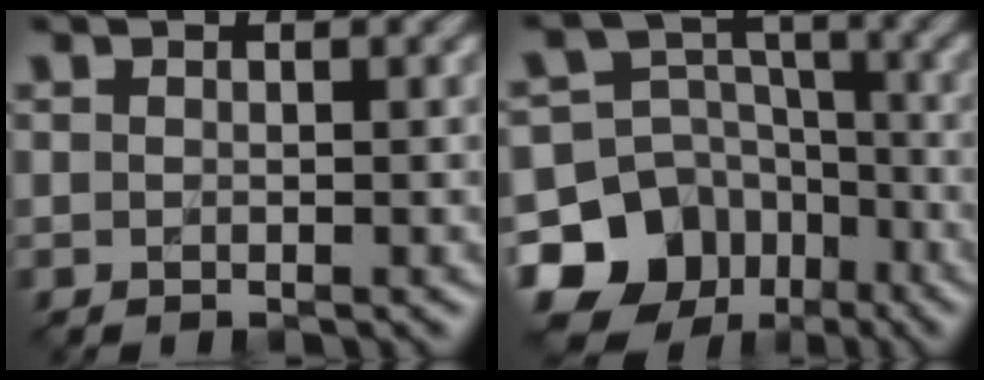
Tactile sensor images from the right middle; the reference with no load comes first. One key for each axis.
{"total": 15.5, "fx": -9.3, "fy": 12.0, "fz": 3.3, "tx": -0.081, "ty": -0.047, "tz": -0.163}